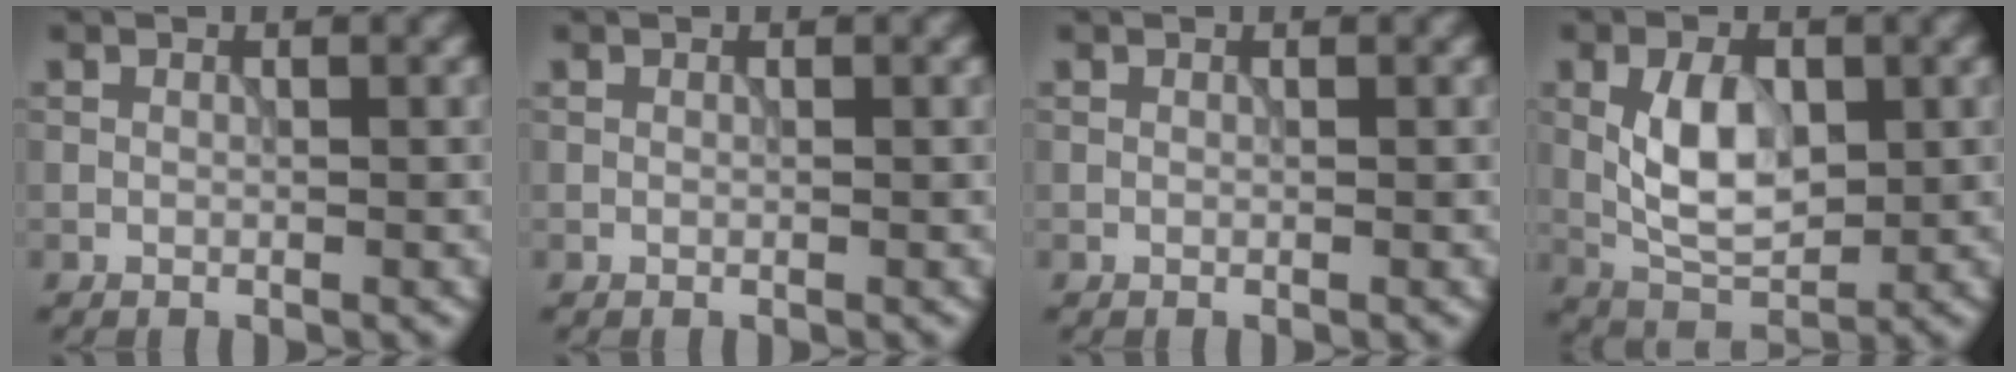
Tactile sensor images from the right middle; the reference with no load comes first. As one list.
[{"total": 0.0}, {"total": 0.0}, {"total": 5.4, "force": [0.2, 3.0, 4.4], "torque": [-0.090, 0.001, 0.006]}]